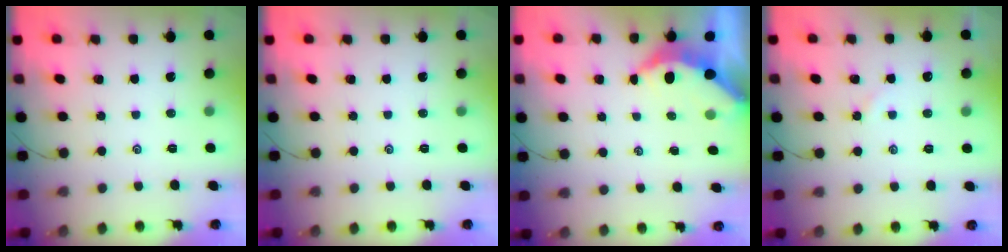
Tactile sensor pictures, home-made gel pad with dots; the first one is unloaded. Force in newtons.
{"total": 0.0}
{"total": 4.4, "press": 4.4, "slide": 0.5}
{"total": 2.5, "press": 2.5, "slide": 0.4}